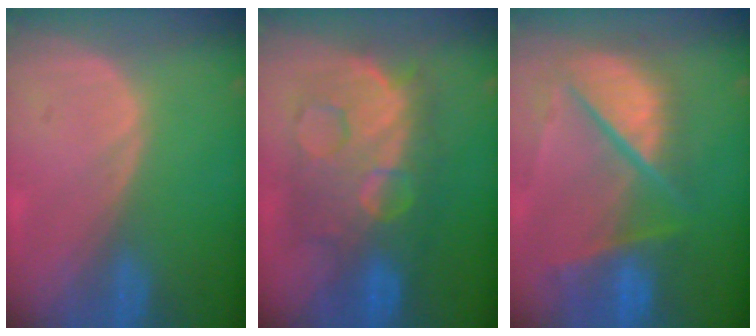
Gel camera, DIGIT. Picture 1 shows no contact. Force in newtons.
{"total": 11.9, "press": 11.8, "slide": 1.3}
{"total": 10.9, "press": 9.0, "slide": 6.2}